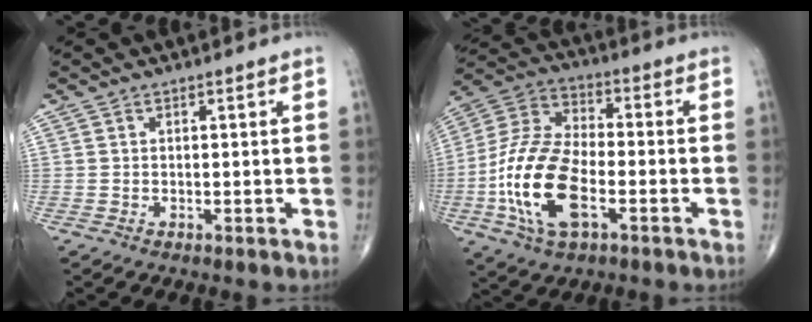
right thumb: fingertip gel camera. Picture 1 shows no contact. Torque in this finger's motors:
{"motor_torque": [0.26, 0.85, 1.83, -0.24, 0.23]}